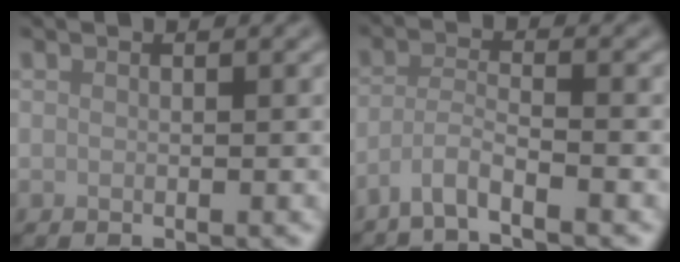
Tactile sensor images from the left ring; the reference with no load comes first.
{"total": 3.1, "force": [-2.4, 0.4, 1.9], "torque": [-0.035, -0.002, -0.060]}